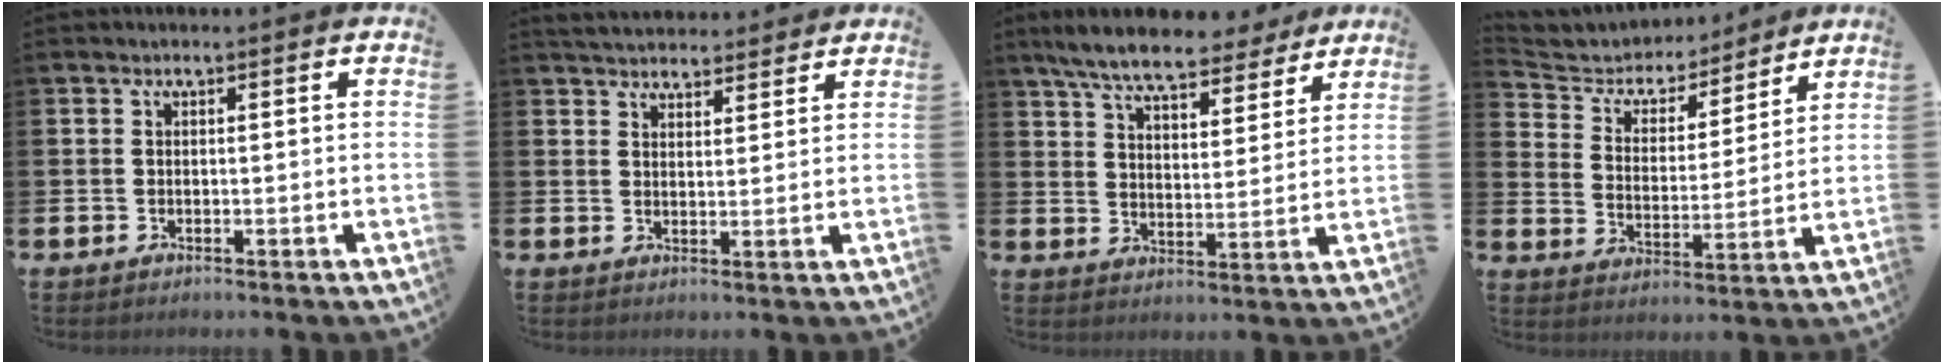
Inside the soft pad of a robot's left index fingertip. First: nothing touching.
{"total": 4.1, "force": [4.0, 0.9, 0.0], "torque": [-0.009, -0.019, 0.073]}
{"total": 8.4, "force": [7.6, 1.7, 3.0], "torque": [-0.085, -0.037, 0.135]}
{"total": 5.4, "force": [4.9, 2.1, 0.6], "torque": [-0.045, -0.038, 0.079]}